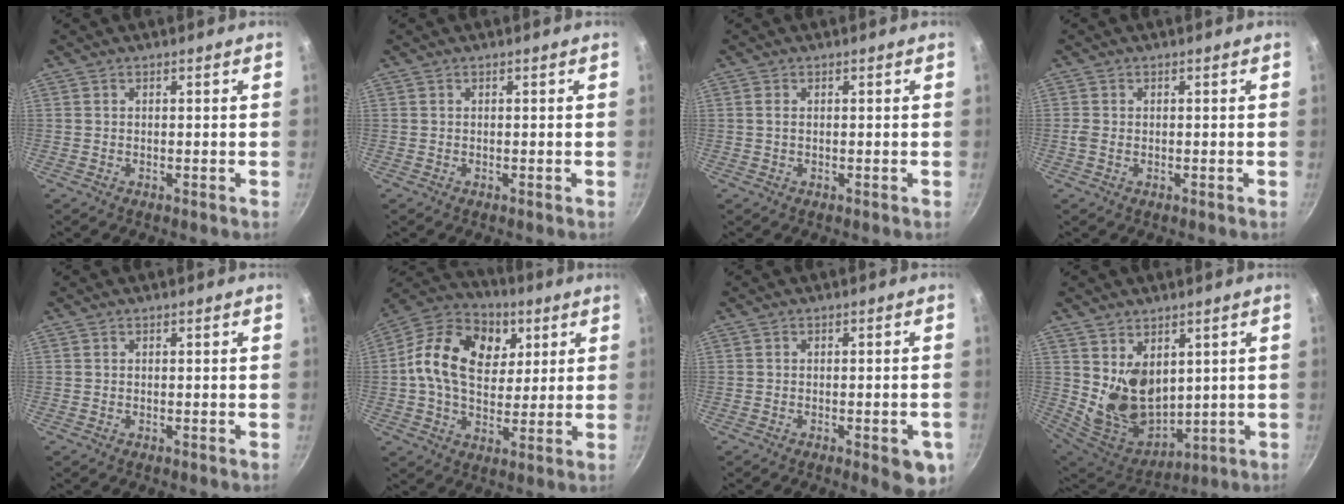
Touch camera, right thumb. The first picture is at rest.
{"total": 0.0}
{"total": 1.0, "force": [0.1, 0.6, 0.8], "torque": [-0.015, 0.002, 0.001]}
{"total": 1.3, "force": [-0.2, 1.0, 0.9], "torque": [-0.021, 0.001, -0.005]}
{"total": 0.0}
{"total": 18.4, "force": [4.5, 13.1, 12.2], "torque": [-0.184, 0.007, 0.060]}
{"total": 6.8, "force": [-2.7, 2.3, 5.8], "torque": [-0.048, 0.009, -0.030]}
{"total": 12.2, "force": [3.2, 8.6, 8.0], "torque": [-0.112, -0.049, 0.084]}